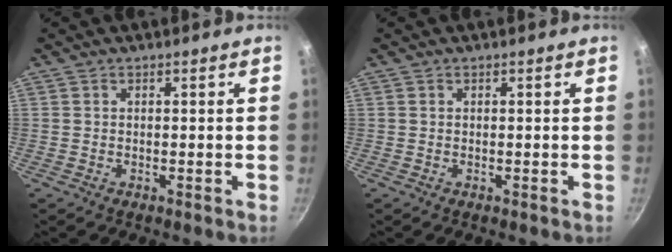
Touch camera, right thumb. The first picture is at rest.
{"total": 0.0}